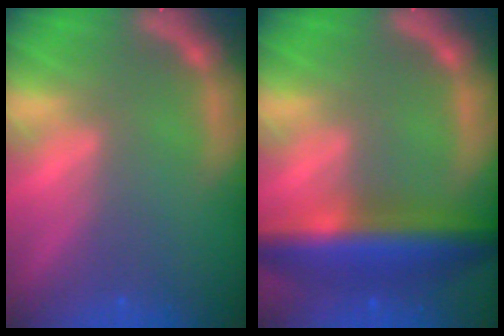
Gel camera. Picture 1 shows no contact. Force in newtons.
{"total": 8.5}